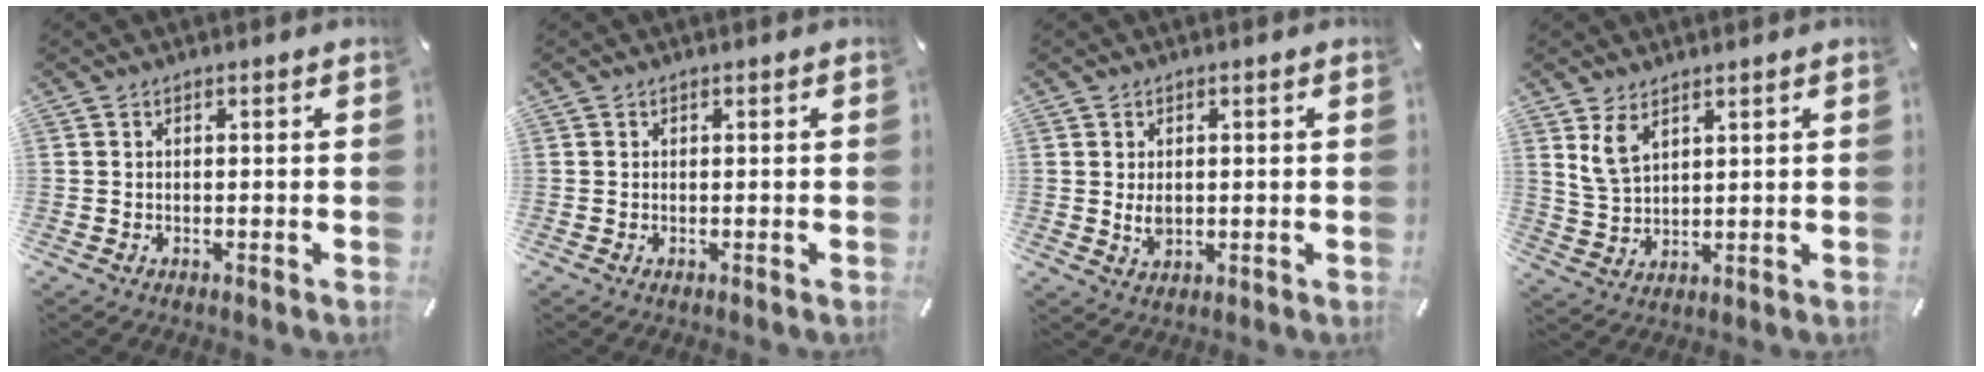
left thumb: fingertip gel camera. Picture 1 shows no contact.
{"total": 0.0}
{"total": 3.0, "force": [0.1, 2.1, 2.2], "torque": [-0.045, -0.001, -0.002]}
{"total": 5.8, "force": [3.8, 3.0, 3.3], "torque": [-0.082, -0.009, 0.070]}